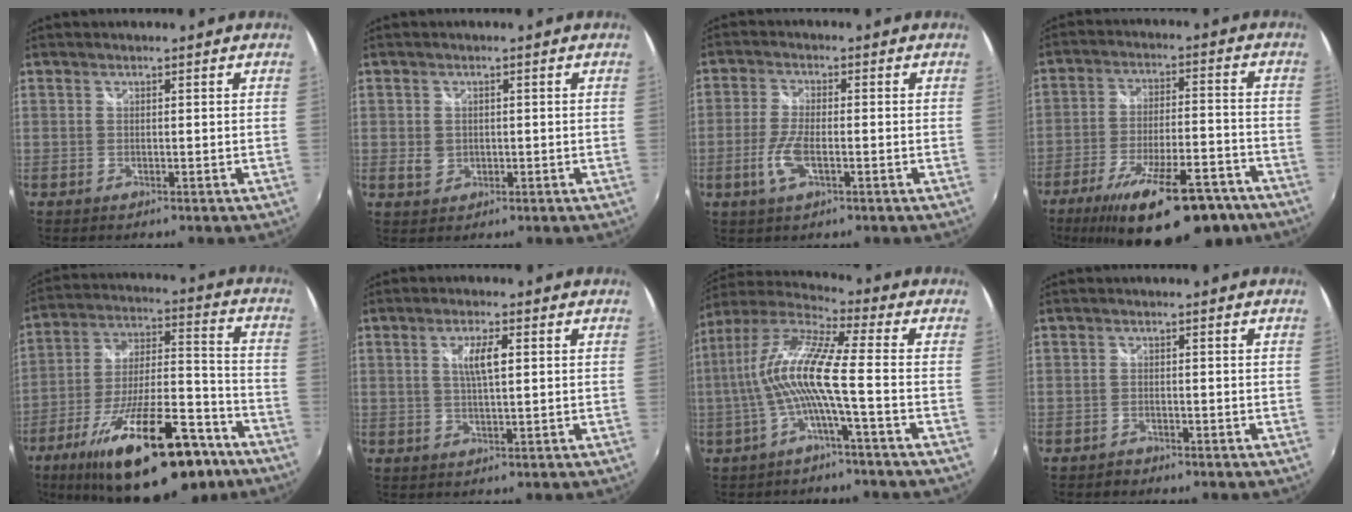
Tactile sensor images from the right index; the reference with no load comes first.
{"total": 2.7, "force": [-0.2, 2.4, 1.2], "torque": [-0.021, -0.002, -0.002]}
{"total": 5.9, "force": [-2.0, 2.1, 5.1], "torque": [-0.115, -0.006, -0.040]}
{"total": 21.3, "force": [-14.9, 6.8, 13.6], "torque": [-0.226, -0.025, -0.214]}
{"total": 27.0, "force": [-16.7, 9.7, 18.9], "torque": [-0.323, -0.011, -0.250]}
{"total": 4.5, "force": [1.0, 1.0, 4.2], "torque": [-0.077, 0.000, 0.019]}
{"total": 11.9, "force": [-1.8, 0.2, 11.7], "torque": [-0.222, 0.007, -0.036]}
{"total": 1.6, "force": [-1.2, 1.0, 0.1], "torque": [-0.006, 0.000, -0.020]}